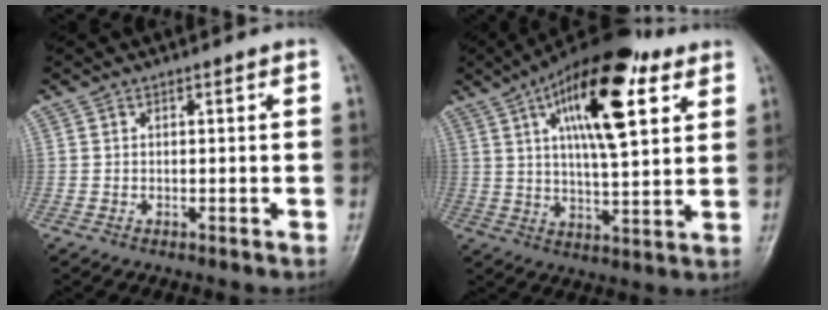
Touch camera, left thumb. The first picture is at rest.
{"total": 20.3, "force": [8.7, 7.5, 16.8], "torque": [-0.246, -0.018, 0.135]}